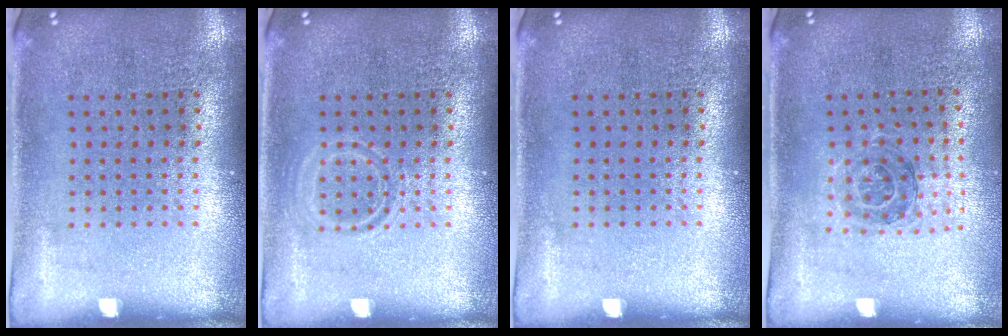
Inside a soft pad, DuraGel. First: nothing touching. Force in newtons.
{"total": 1.4, "press": 1.3, "slide": 0.4}
{"total": 0.0}
{"total": 1.0, "press": 1.0, "slide": 0.1}